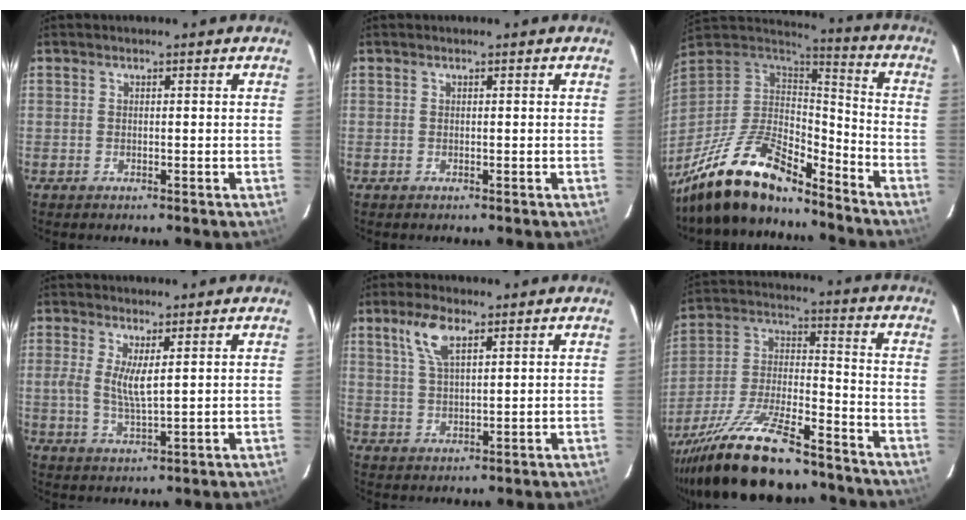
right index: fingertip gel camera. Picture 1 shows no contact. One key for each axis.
{"total": 0.0}
{"total": 21.8, "fx": -17.0, "fy": 6.8, "fz": 11.9, "tx": -0.246, "ty": -0.028, "tz": -0.305}
{"total": 4.9, "fx": 1.2, "fy": 1.0, "fz": 4.7, "tx": -0.094, "ty": -0.008, "tz": 0.021}
{"total": 6.2, "fx": 3.4, "fy": 2.2, "fz": 4.7, "tx": -0.096, "ty": 0.010, "tz": 0.070}
{"total": 22.2, "fx": -17.2, "fy": 5.8, "fz": 12.7, "tx": -0.252, "ty": -0.021, "tz": -0.284}